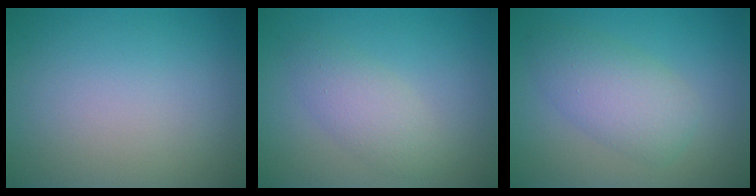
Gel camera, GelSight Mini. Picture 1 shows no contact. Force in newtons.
{"total": 2.8, "press": 2.8, "slide": 0.2}
{"total": 4.3, "press": 4.3, "slide": 0.2}